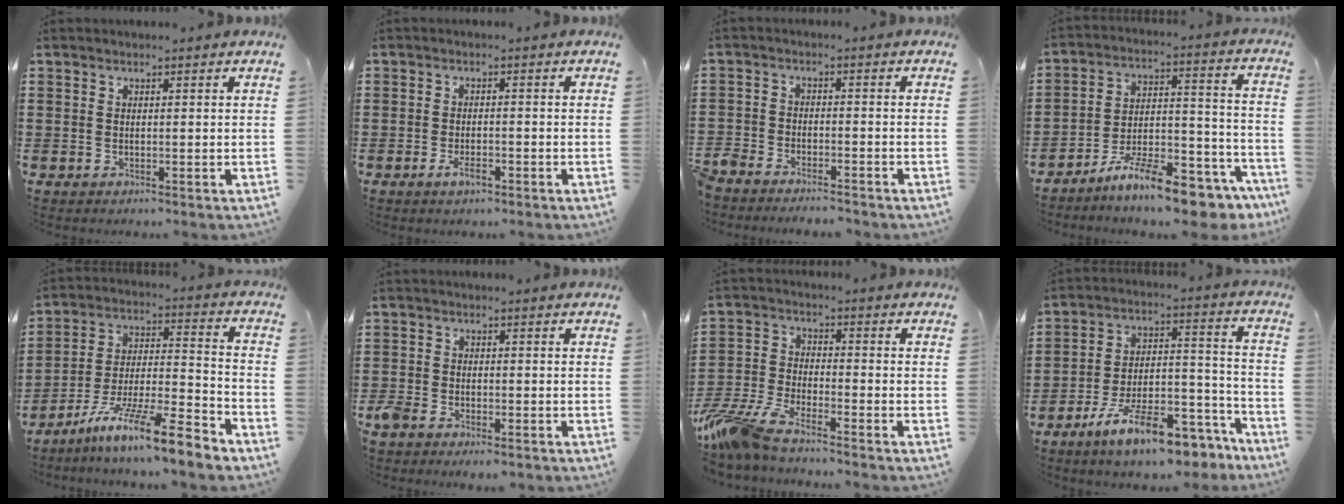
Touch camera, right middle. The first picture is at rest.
{"total": 2.5, "force": [-1.3, 0.9, 1.9], "torque": [-0.042, -0.002, -0.026]}
{"total": 3.8, "force": [-3.8, 0.4, 0.0], "torque": [-0.021, -0.005, -0.085]}
{"total": 12.6, "force": [-10.7, 1.9, 6.4], "torque": [-0.096, 0.039, -0.195]}
{"total": 12.3, "force": [-9.8, 0.5, 7.4], "torque": [-0.124, 0.017, -0.185]}
{"total": 2.6, "force": [-2.1, 0.9, 1.2], "torque": [-0.054, -0.008, -0.051]}
{"total": 7.4, "force": [-6.2, 0.9, 3.8], "torque": [-0.113, -0.017, -0.128]}
{"total": 12.4, "force": [-9.9, 2.1, 7.3], "torque": [-0.122, 0.031, -0.184]}